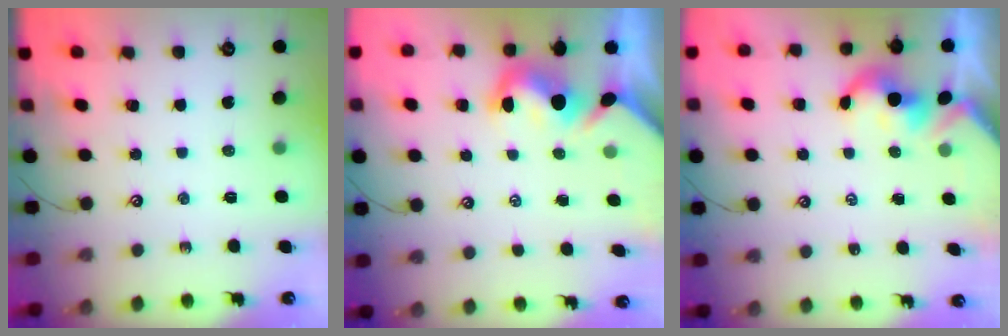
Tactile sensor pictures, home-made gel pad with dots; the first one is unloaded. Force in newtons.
{"total": 3.3, "press": 3.1, "slide": 1.2}
{"total": 2.0, "press": 2.0, "slide": 0.2}